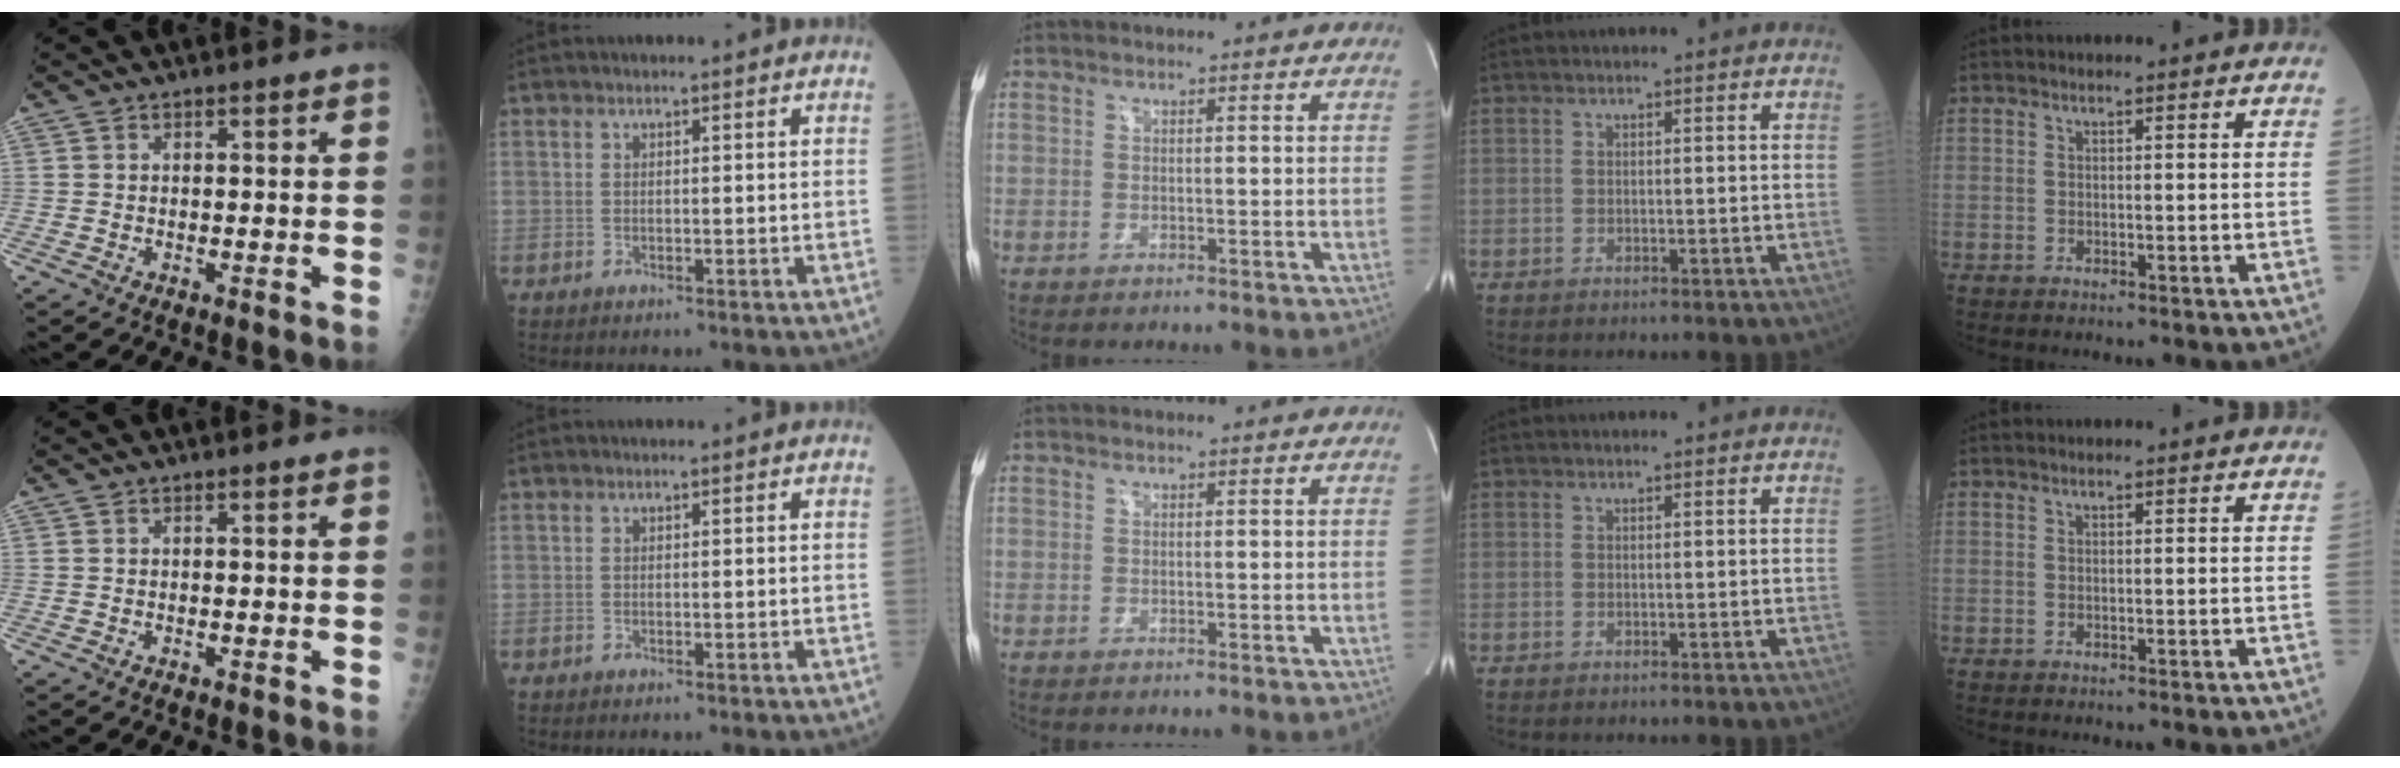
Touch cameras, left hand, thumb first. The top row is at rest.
{}